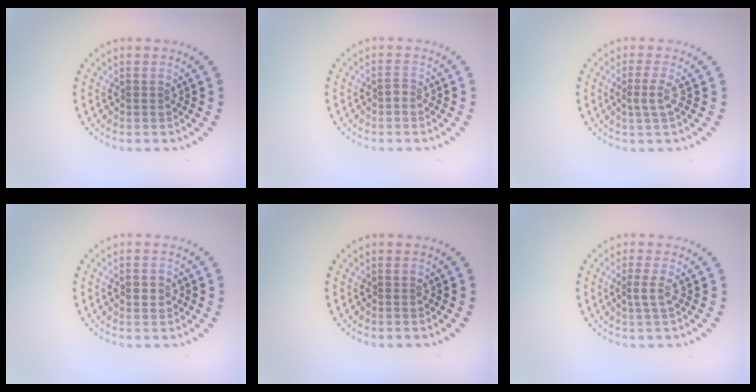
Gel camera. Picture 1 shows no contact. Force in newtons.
{"total": 0.7, "press": 0.4, "slide": 0.5}
{"total": 1.7, "press": 1.2, "slide": 1.2}
{"total": 2.1, "press": 2.1, "slide": 0.2}
{"total": 0.0}
{"total": 1.5, "press": 1.1, "slide": 1.0}